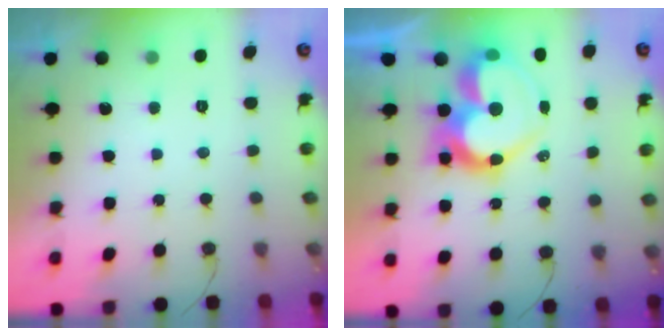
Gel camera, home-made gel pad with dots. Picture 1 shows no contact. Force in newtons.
{"total": 18.8, "press": 18.7, "slide": 1.8}